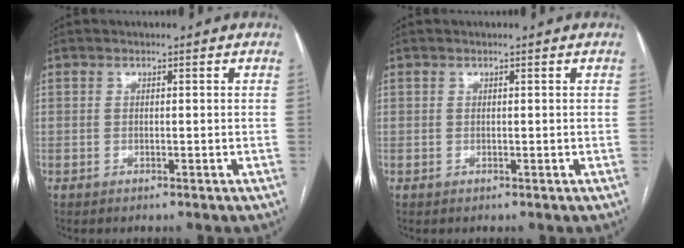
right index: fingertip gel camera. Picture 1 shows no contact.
{"total": 0.0}